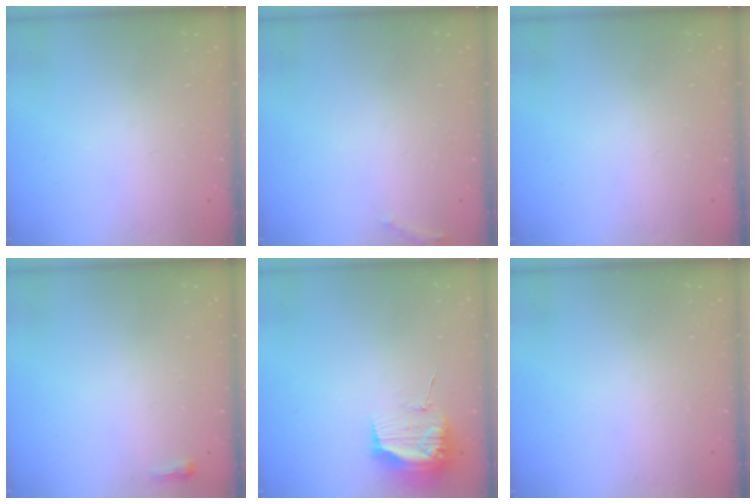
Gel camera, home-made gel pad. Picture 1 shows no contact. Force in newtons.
{"total": 5.1, "press": 4.8, "slide": 1.8}
{"total": 0.0}
{"total": 2.6, "press": 2.5, "slide": 0.6}
{"total": 13.9, "press": 13.9, "slide": 0.1}
{"total": 0.0}